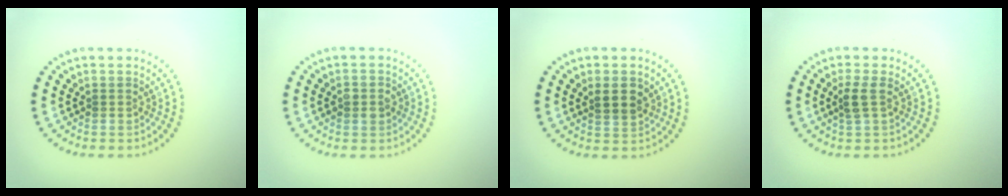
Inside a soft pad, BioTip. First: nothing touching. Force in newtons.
{"total": 1.4, "press": 1.4, "slide": 0.2}
{"total": 2.6, "press": 2.4, "slide": 1.0}
{"total": 1.7, "press": 1.5, "slide": 0.8}